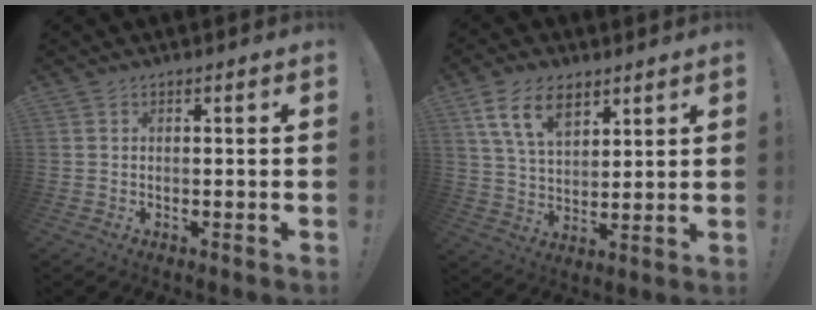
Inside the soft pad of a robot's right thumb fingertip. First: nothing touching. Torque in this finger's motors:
{"motor_torque": [0.24, 0.22, 0.83, 0.16, 0.27]}